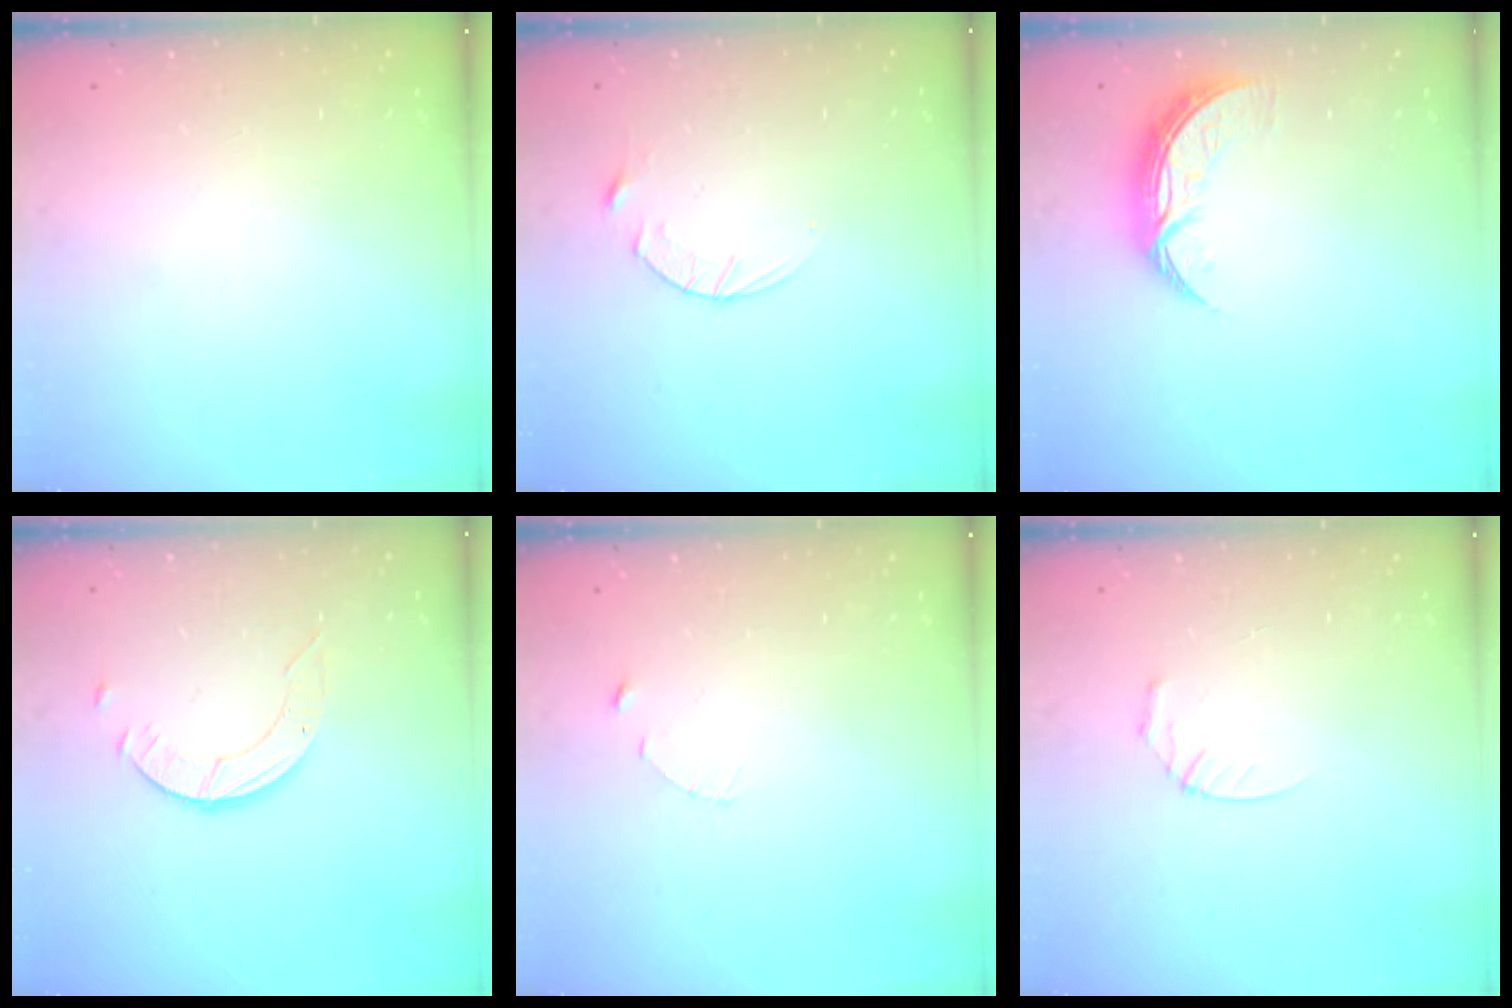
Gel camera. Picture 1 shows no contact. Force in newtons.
{"total": 3.2, "press": 3.2, "slide": 0.4}
{"total": 8.5, "press": 8.5, "slide": 0.3}
{"total": 3.6, "press": 3.5, "slide": 0.4}
{"total": 1.0, "press": 1.0, "slide": 0.2}
{"total": 3.5, "press": 3.5, "slide": 0.3}